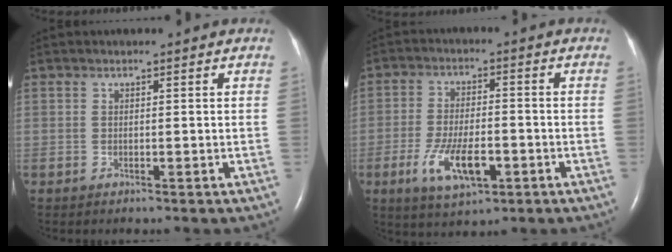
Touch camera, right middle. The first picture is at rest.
{"total": 8.7, "force": [-3.4, 3.1, 7.4], "torque": [-0.149, -0.010, -0.055]}